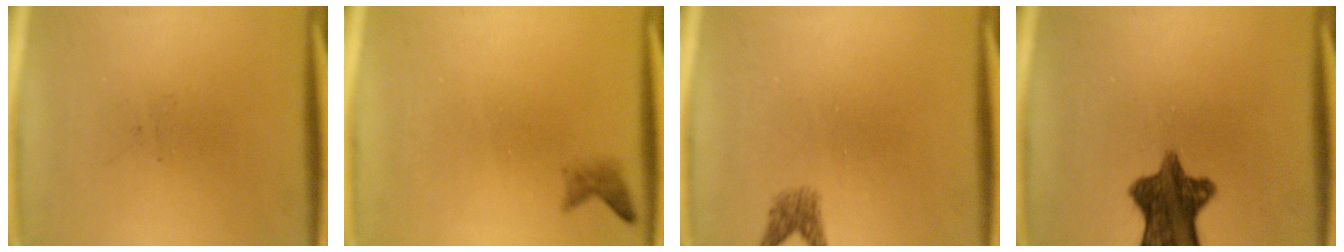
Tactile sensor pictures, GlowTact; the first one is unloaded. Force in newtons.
{"total": 1.3}
{"total": 1.8}
{"total": 10.1}